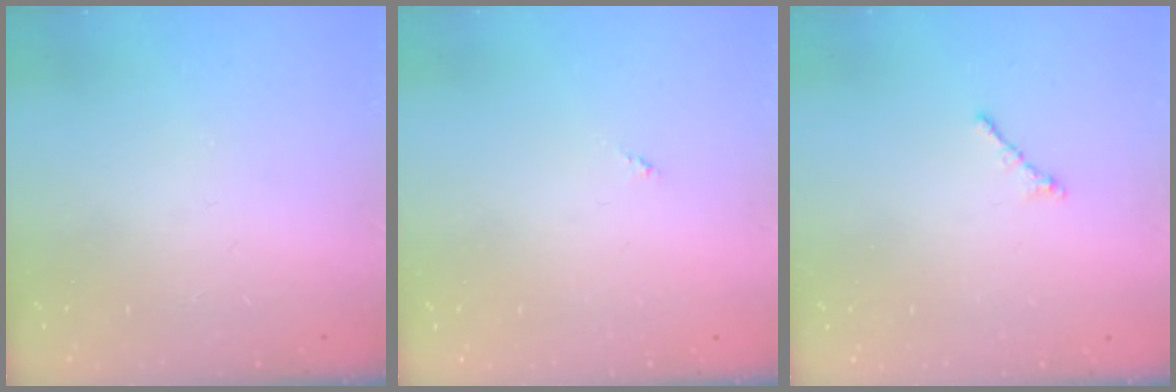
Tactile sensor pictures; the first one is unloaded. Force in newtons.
{"total": 0.0}
{"total": 0.9, "press": 0.7, "slide": 0.5}